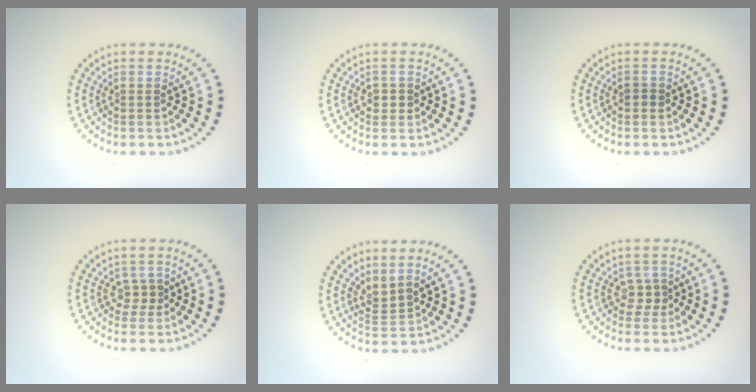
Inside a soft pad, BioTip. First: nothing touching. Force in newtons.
{"total": 1.1, "press": 1.1, "slide": 0.4}
{"total": 0.7, "press": 0.7, "slide": 0.1}
{"total": 1.4, "press": 0.9, "slide": 1.0}
{"total": 2.1, "press": 1.4, "slide": 1.6}
{"total": 1.5, "press": 1.1, "slide": 1.1}